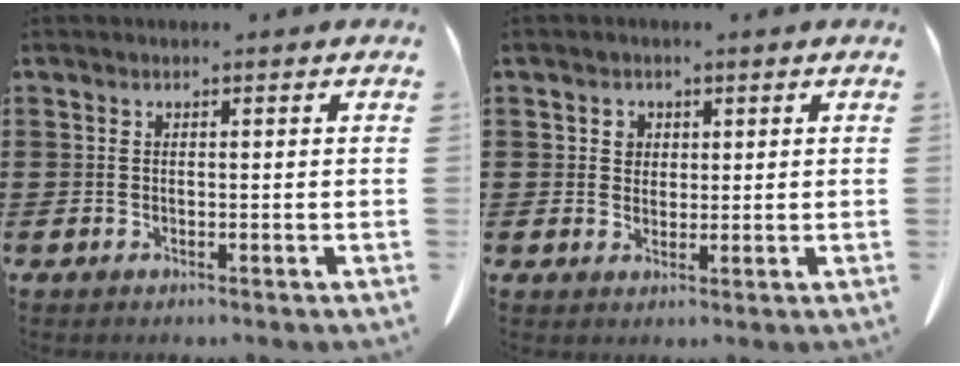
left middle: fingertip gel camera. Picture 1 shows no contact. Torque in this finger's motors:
{"motor_torque": [-1.38, 0.76, -0.68, -0.12]}